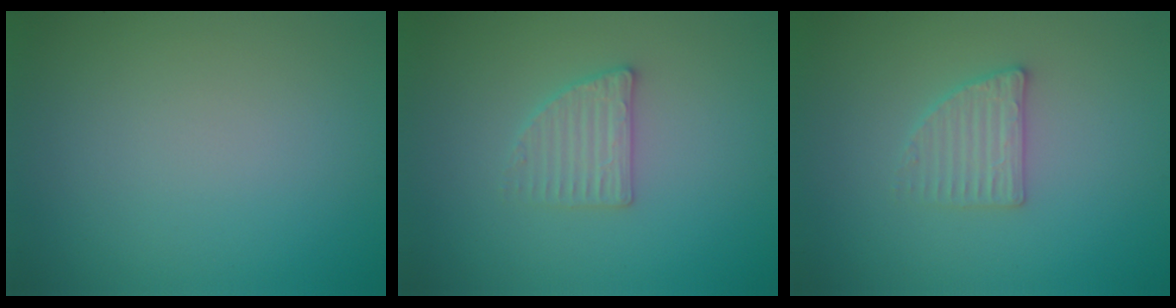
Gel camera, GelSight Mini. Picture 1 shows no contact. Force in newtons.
{"total": 2.3, "press": 2.2, "slide": 0.5}
{"total": 2.3, "press": 2.2, "slide": 0.5}